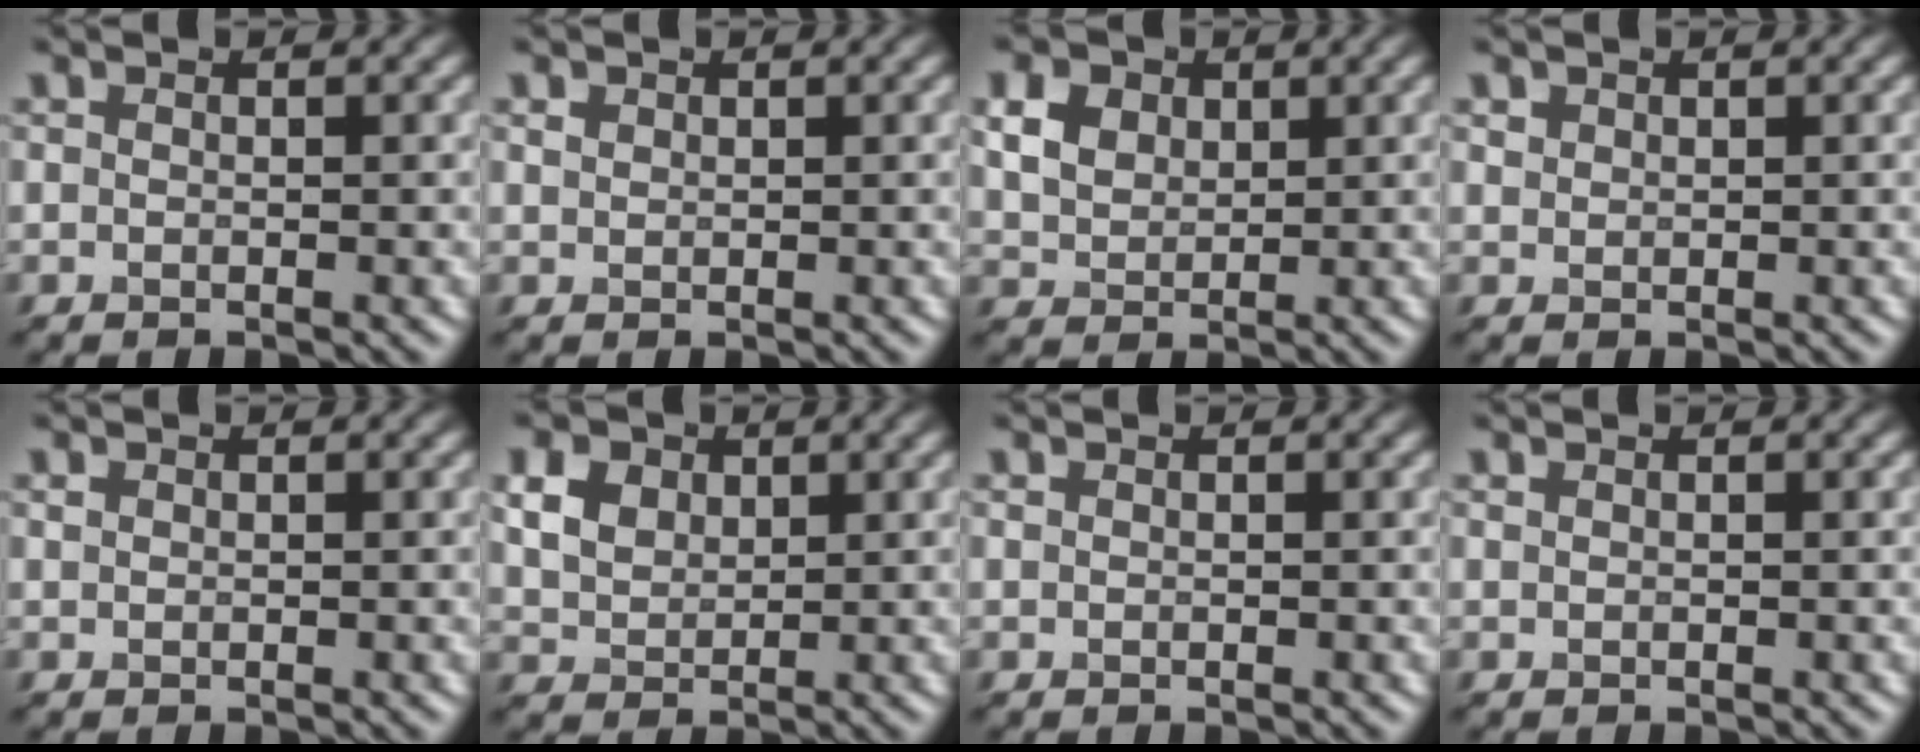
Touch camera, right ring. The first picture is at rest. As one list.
[{"total": 1.1, "force": [-0.1, -0.6, -0.9], "torque": [-0.005, -0.001, 0.025]}, {"total": 3.8, "force": [2.1, 2.7, 1.6], "torque": [-0.079, 0.015, 0.065]}, {"total": 1.2, "force": [0.0, -0.6, -1.1], "torque": [-0.002, -0.001, 0.026]}, {"total": 1.1, "force": [-0.3, -0.7, -0.8], "torque": [-0.008, -0.001, 0.018]}, {"total": 4.3, "force": [2.5, 2.9, 1.8], "torque": [-0.089, 0.016, 0.071]}, {"total": 0.7, "force": [-0.1, -0.5, -0.5], "torque": [-0.003, -0.004, 0.007]}, {"total": 0.8, "force": [-0.1, -0.6, -0.5], "torque": [-0.003, -0.003, 0.010]}]